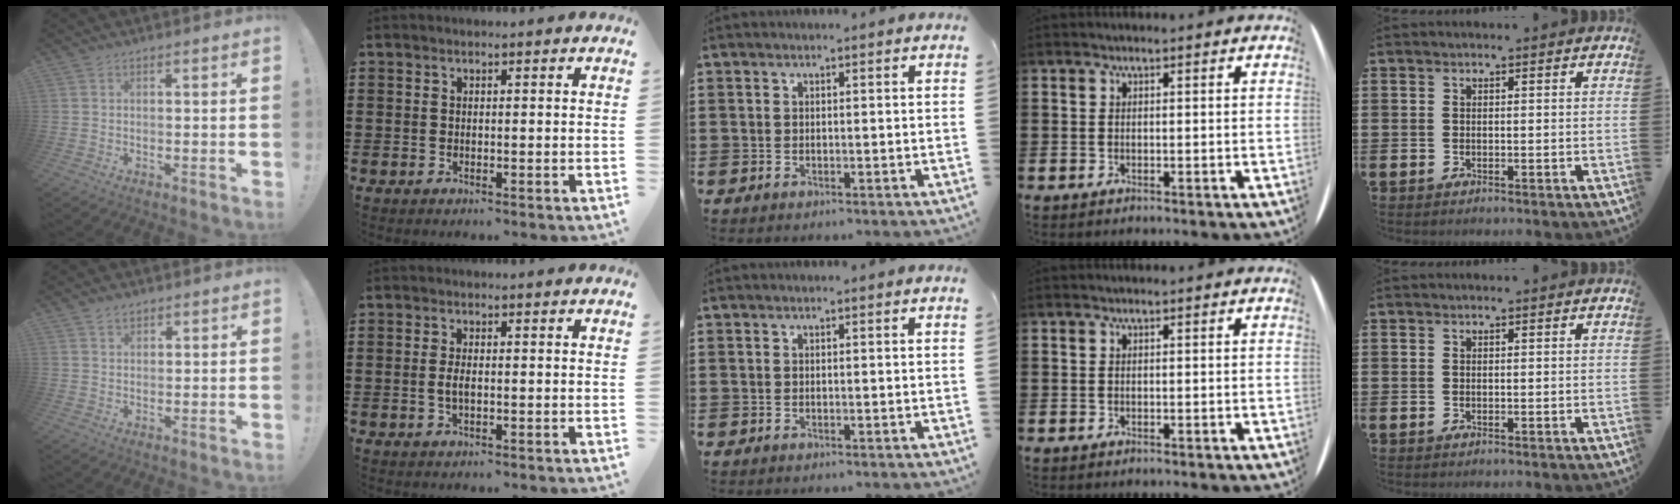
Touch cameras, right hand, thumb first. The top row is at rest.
{"thumb": {"total": 2.2, "force": [1.6, 1.2, 0.7], "torque": [-0.002, -0.009, 0.028]}, "index": {"total": 2.1, "force": [-0.2, 0.7, 2.0], "torque": [-0.045, -0.003, -0.006]}}